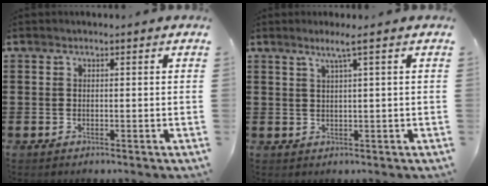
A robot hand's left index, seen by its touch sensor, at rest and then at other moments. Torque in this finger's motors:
{"motor_torque": [0.23, 0.14, 0.18, 0.07]}